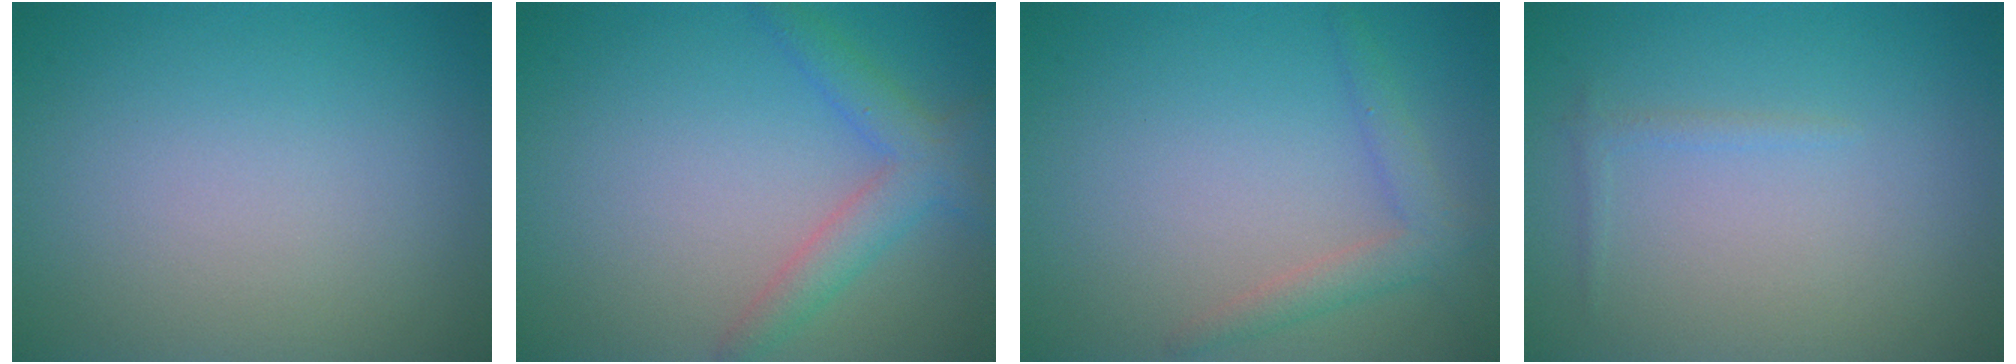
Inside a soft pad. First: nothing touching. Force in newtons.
{"total": 3.2, "press": 3.2, "slide": 0.0}
{"total": 2.3, "press": 2.3, "slide": 0.1}
{"total": 0.7, "press": 0.7, "slide": 0.1}